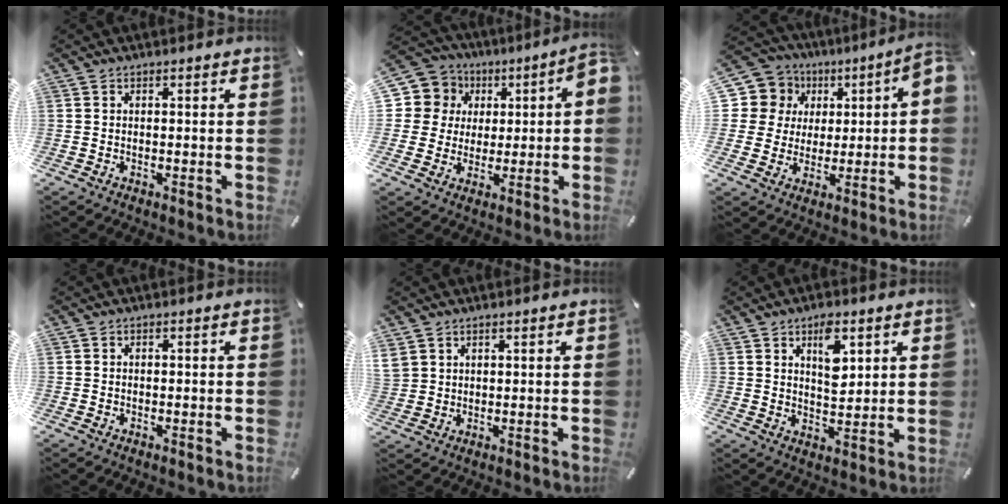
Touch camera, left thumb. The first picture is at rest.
{"total": 10.4, "force": [1.2, 9.9, 3.0], "torque": [-0.052, -0.003, 0.028]}
{"total": 11.2, "force": [1.8, 10.5, 3.6], "torque": [-0.071, -0.009, 0.038]}
{"total": 0.0}
{"total": 3.4, "force": [2.4, 2.4, 0.3], "torque": [-0.015, -0.004, 0.047]}
{"total": 7.8, "force": [4.0, 4.1, 5.2], "torque": [-0.067, -0.020, 0.063]}